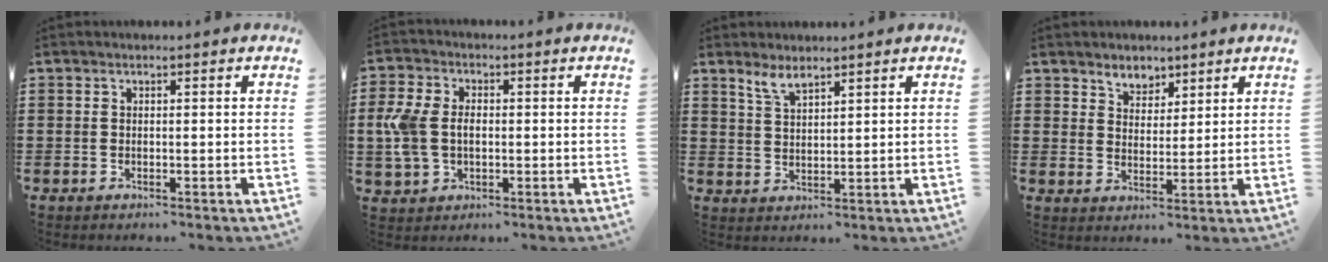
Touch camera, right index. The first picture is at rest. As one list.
[{"total": 5.9, "force": [-0.2, 4.2, 4.2], "torque": [-0.122, 0.001, -0.015]}, {"total": 3.3, "force": [2.6, 0.9, 1.8], "torque": [-0.043, 0.003, 0.049]}, {"total": 4.0, "force": [3.1, 2.4, 0.3], "torque": [-0.022, 0.006, 0.058]}]